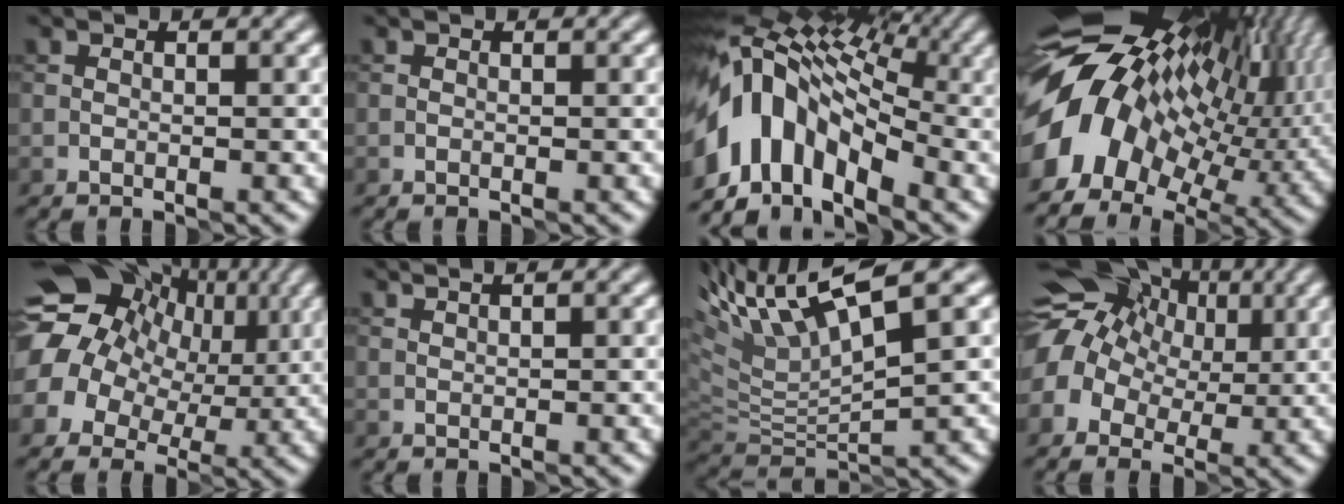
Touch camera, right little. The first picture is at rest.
{"total": 0.0}
{"total": 12.2, "force": [-2.6, 7.7, 9.2], "torque": [-0.164, 0.020, -0.057]}
{"total": 14.8, "force": [1.7, 9.5, 11.3], "torque": [-0.219, 0.015, 0.038]}
{"total": 17.2, "force": [3.3, 14.5, 8.6], "torque": [-0.173, 0.042, 0.036]}
{"total": 0.8, "force": [0.7, 0.0, 0.4], "torque": [-0.004, 0.002, 0.008]}
{"total": 7.5, "force": [4.2, 1.8, 6.0], "torque": [-0.119, 0.022, 0.078]}
{"total": 13.4, "force": [4.3, 10.2, 7.5], "torque": [-0.147, 0.051, 0.045]}